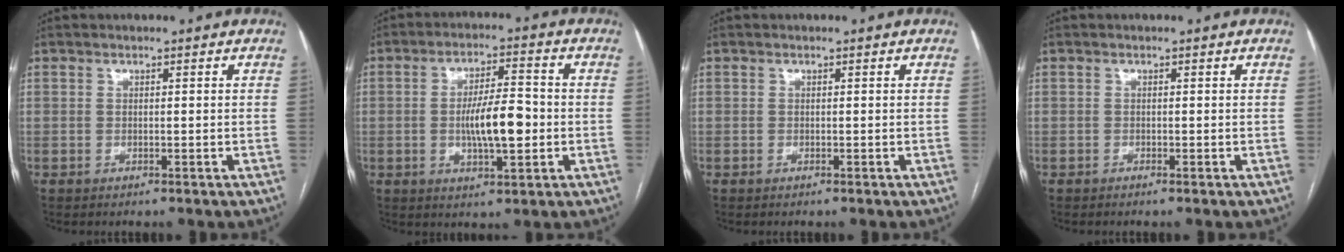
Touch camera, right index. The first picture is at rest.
{"total": 8.8, "force": [-1.2, 2.2, 8.5], "torque": [-0.154, 0.005, -0.019]}
{"total": 0.0}
{"total": 0.0}